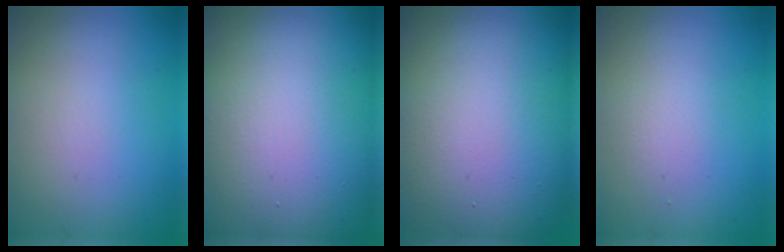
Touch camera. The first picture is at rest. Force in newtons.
{"total": 24.8, "press": 24.8, "slide": 1.1}
{"total": 18.4, "press": 18.4, "slide": 0.8}
{"total": 1.3, "press": 1.3, "slide": 0.1}